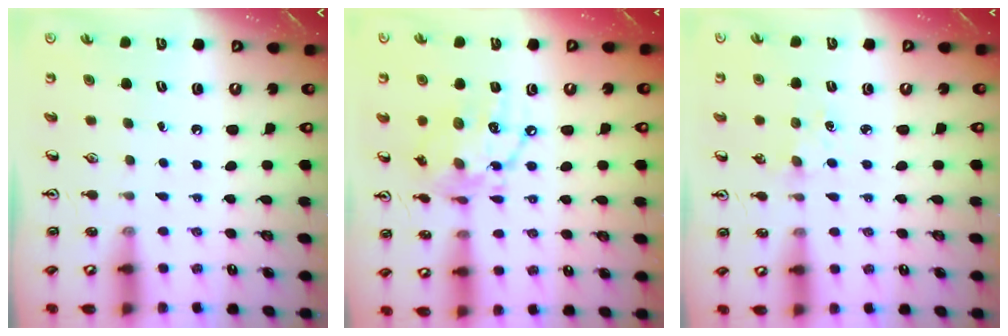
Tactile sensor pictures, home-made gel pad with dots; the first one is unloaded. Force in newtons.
{"total": 14.4, "press": 14.3, "slide": 1.0}
{"total": 2.3, "press": 2.3, "slide": 0.3}